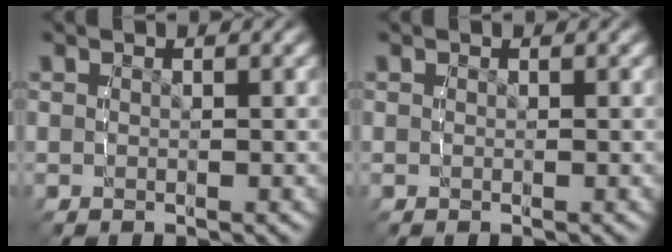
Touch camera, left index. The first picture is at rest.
{"total": 0.0}